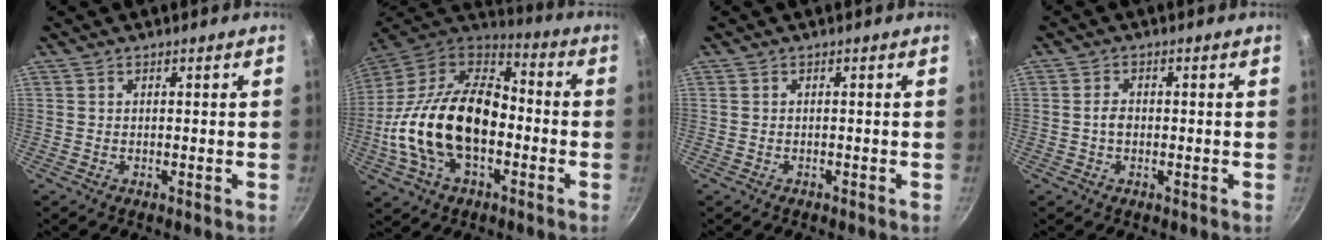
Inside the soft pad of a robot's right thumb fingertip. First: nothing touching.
{"total": 25.1, "force": [-4.3, 15.3, 19.4], "torque": [-0.351, 0.045, -0.086]}
{"total": 0.0}
{"total": 2.3, "force": [-0.2, 1.6, 1.6], "torque": [-0.025, 0.007, -0.005]}